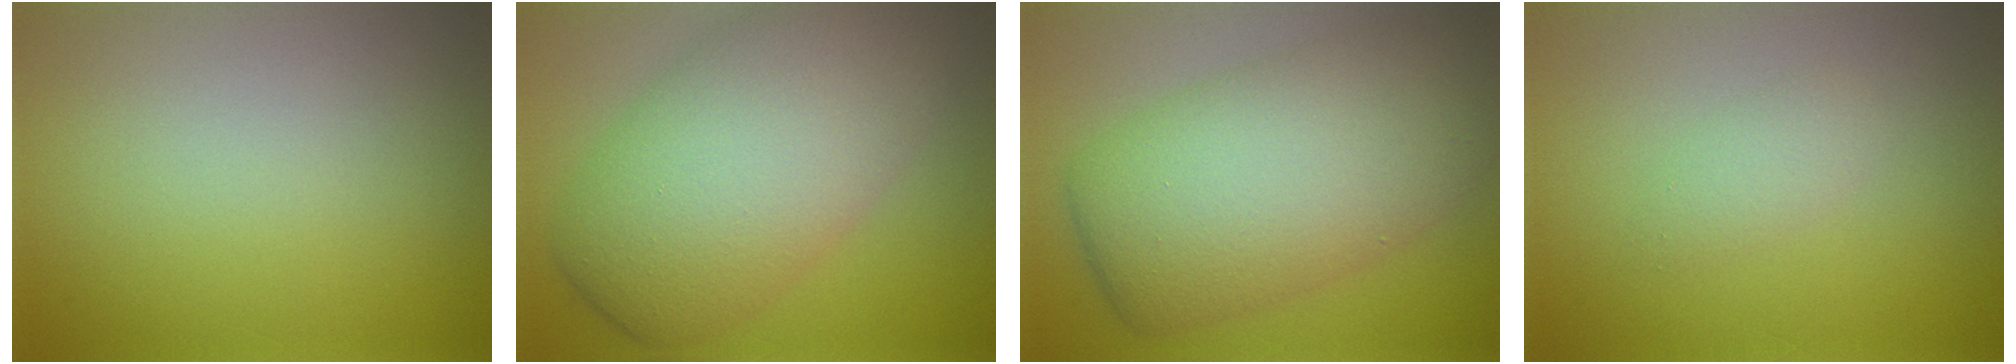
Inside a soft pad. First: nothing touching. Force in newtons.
{"total": 11.2, "press": 11.2, "slide": 0.8}
{"total": 10.3, "press": 10.3, "slide": 0.5}
{"total": 1.3, "press": 1.3, "slide": 0.0}